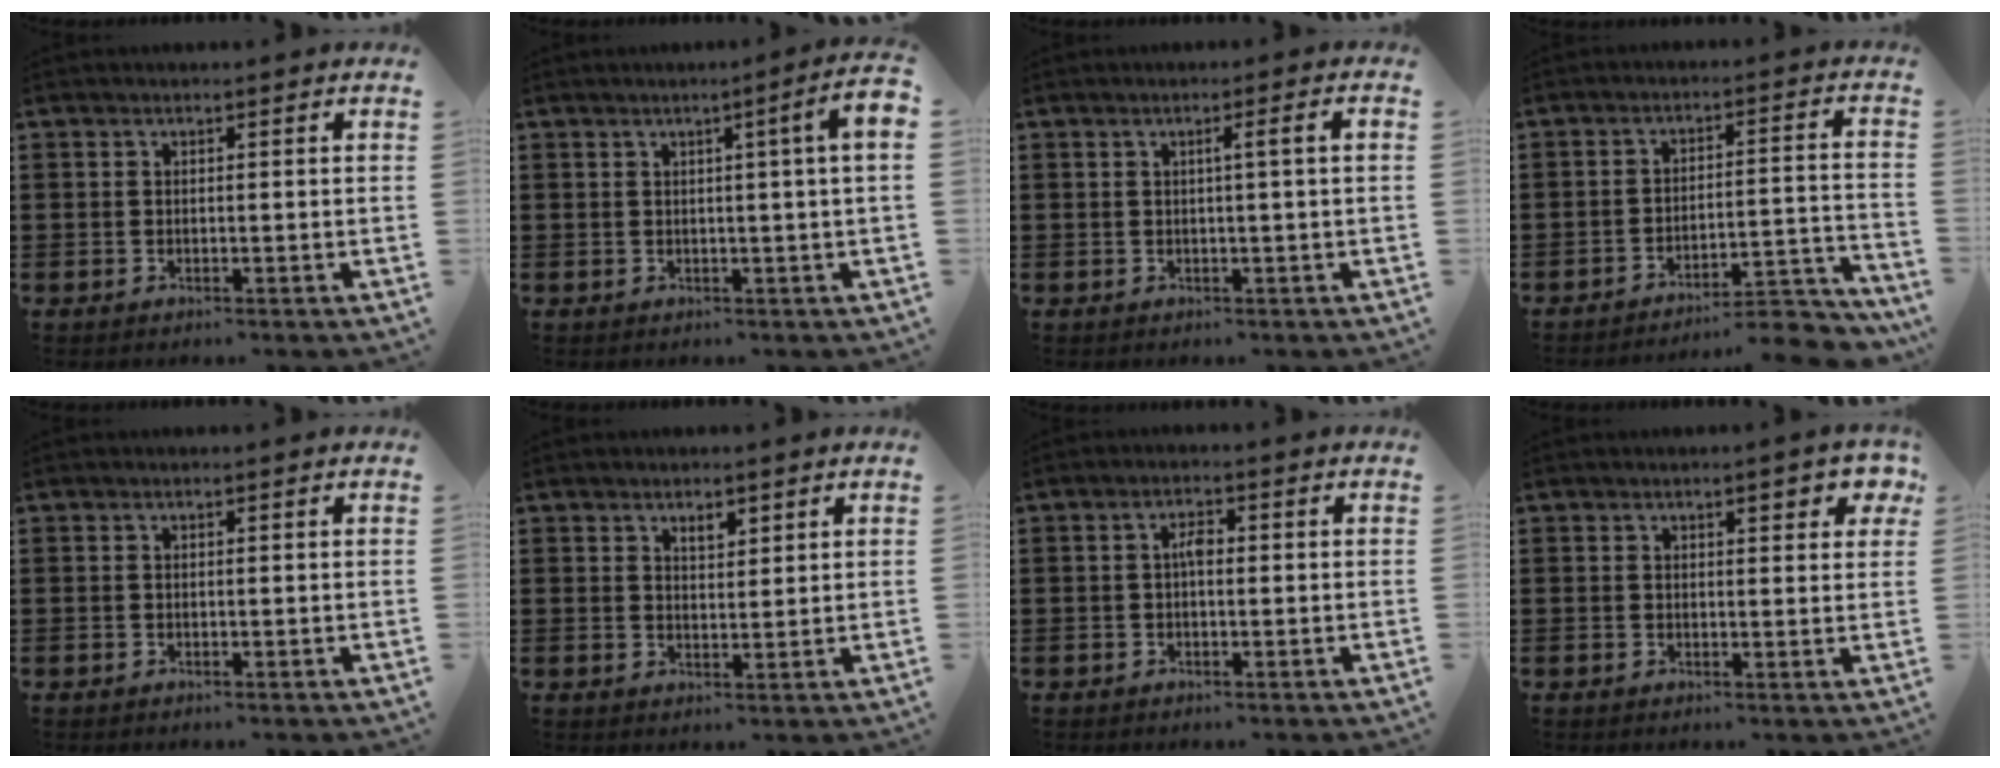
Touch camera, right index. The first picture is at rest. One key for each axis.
{"total": 4.5, "fx": 1.0, "fy": -0.4, "fz": 4.3, "tx": -0.072, "ty": -0.008, "tz": 0.012}
{"total": 2.6, "fx": 0.2, "fy": -0.5, "fz": 2.6, "tx": -0.044, "ty": -0.006, "tz": -0.001}
{"total": 5.9, "fx": -5.6, "fy": 0.2, "fz": 1.9, "tx": -0.029, "ty": -0.004, "tz": -0.110}
{"total": 0.0}
{"total": 2.3, "fx": 1.8, "fy": 1.0, "fz": 1.1, "tx": -0.018, "ty": -0.001, "tz": 0.031}
{"total": 2.1, "fx": -0.1, "fy": 0.7, "fz": 2.0, "tx": -0.038, "ty": 0.002, "tz": -0.003}
{"total": 2.9, "fx": 1.7, "fy": 0.9, "fz": 2.2, "tx": -0.024, "ty": -0.002, "tz": 0.023}